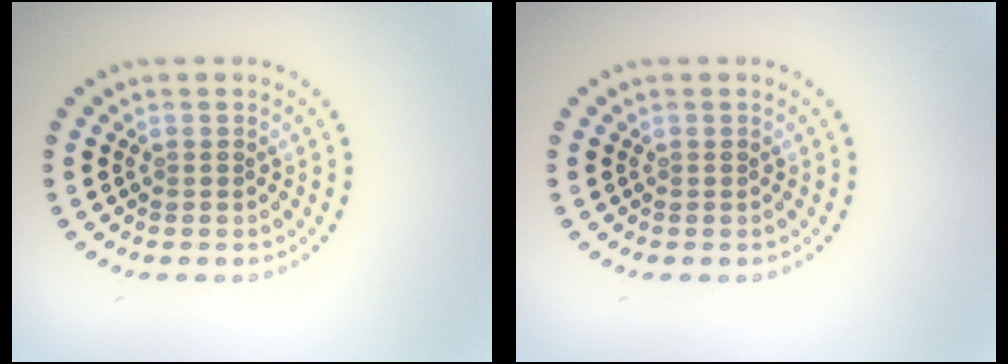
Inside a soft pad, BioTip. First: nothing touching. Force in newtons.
{"total": 0.0}